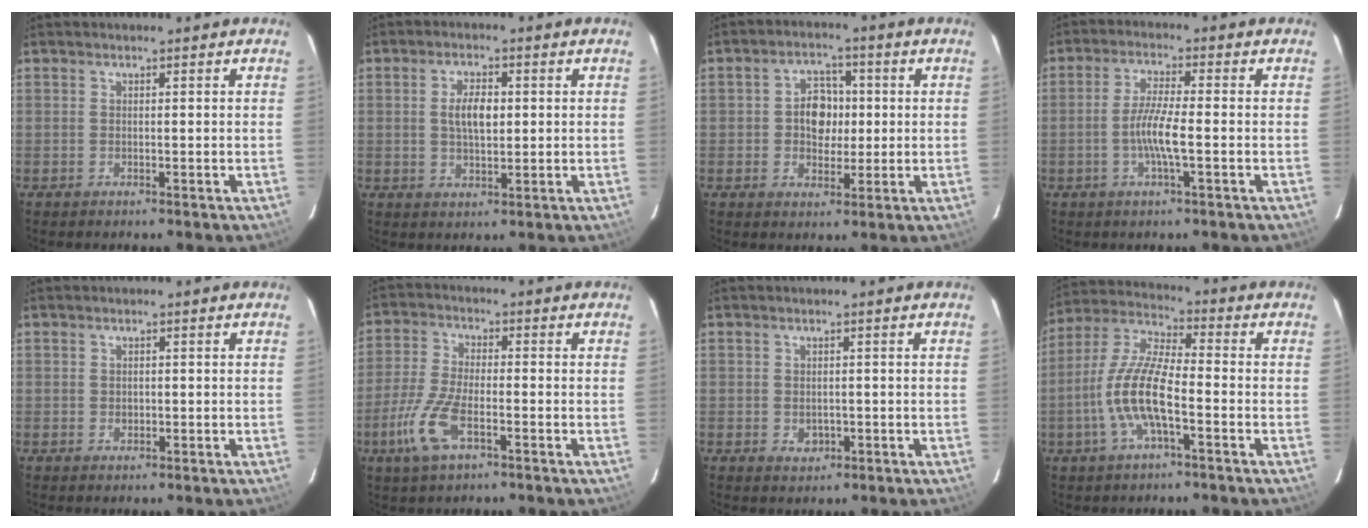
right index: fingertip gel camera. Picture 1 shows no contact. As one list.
[{"total": 5.3, "force": [0.7, 2.5, 4.6], "torque": [-0.084, 0.005, 0.015]}, {"total": 6.3, "force": [0.1, 5.1, 3.6], "torque": [-0.065, 0.018, 0.004]}, {"total": 5.9, "force": [-1.7, 0.2, 5.6], "torque": [-0.112, -0.002, -0.035]}, {"total": 1.3, "force": [0.0, 1.2, 0.5], "torque": [-0.005, 0.001, 0.001]}, {"total": 9.5, "force": [-4.3, 3.5, 7.8], "torque": [-0.181, -0.007, -0.085]}, {"total": 2.6, "force": [-0.5, 2.2, 1.3], "torque": [-0.022, -0.001, -0.001]}, {"total": 12.2, "force": [-3.8, 3.3, 11.0], "torque": [-0.235, 0.000, -0.076]}]